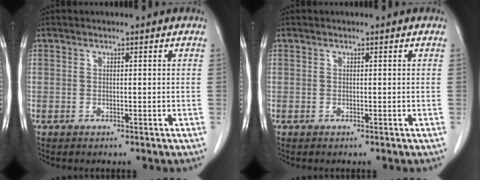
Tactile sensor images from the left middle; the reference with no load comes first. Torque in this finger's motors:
{"motor_torque": [0.00, 0.00, 0.04, 0.01]}